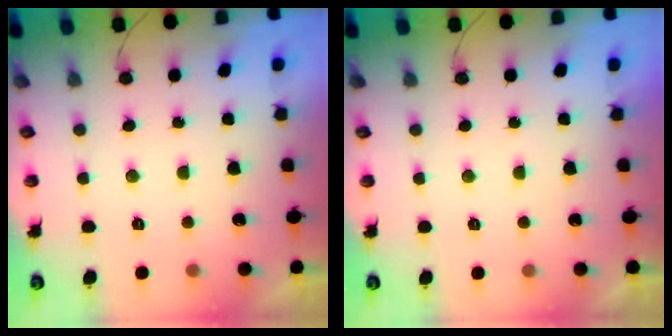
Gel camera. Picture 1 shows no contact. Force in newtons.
{"total": 1.7, "press": 1.7, "slide": 0.0}